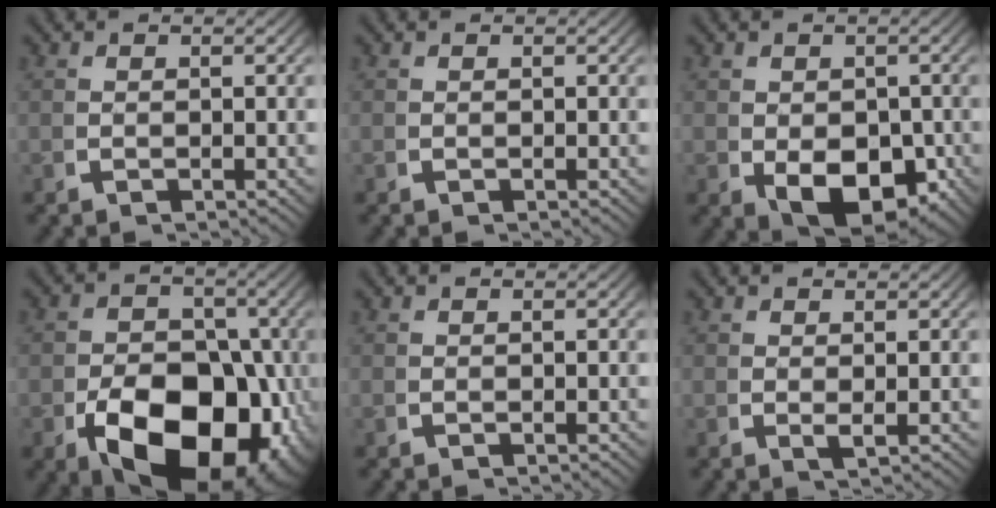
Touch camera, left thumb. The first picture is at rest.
{"total": 0.0}
{"total": 6.9, "force": [-1.2, 4.5, 5.1], "torque": [-0.103, -0.049, 0.007]}
{"total": 16.8, "force": [-3.8, 11.2, 11.9], "torque": [-0.192, -0.073, -0.032]}
{"total": 0.0}
{"total": 1.0, "force": [0.8, -0.1, 0.6], "torque": [-0.012, -0.002, 0.016]}